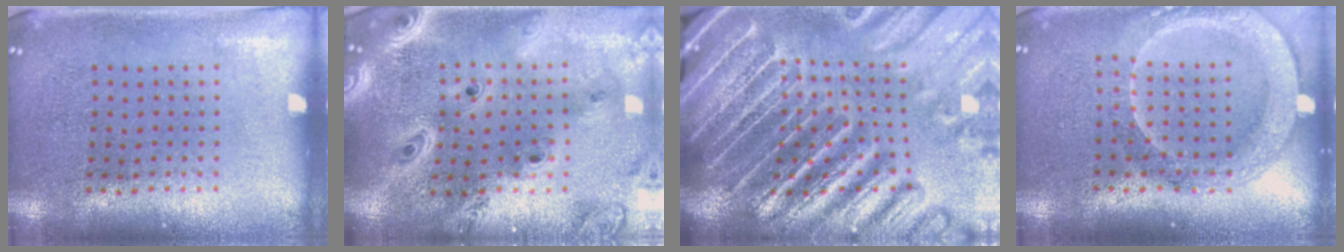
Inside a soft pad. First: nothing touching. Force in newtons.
{"total": 3.5, "press": 2.7, "slide": 2.1}
{"total": 5.5, "press": 4.8, "slide": 2.7}
{"total": 2.1, "press": 1.9, "slide": 0.9}